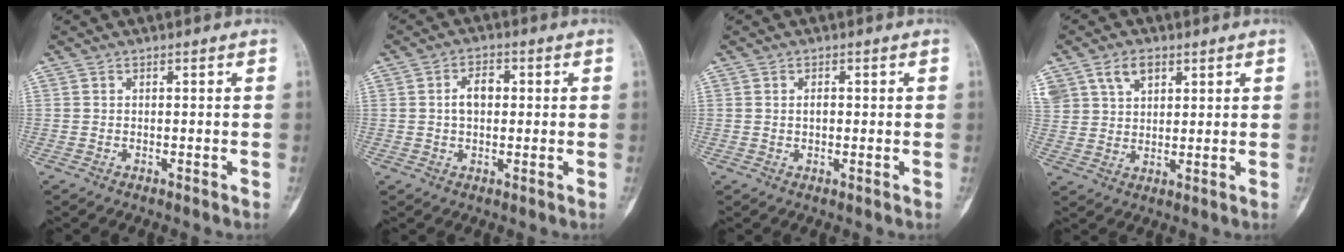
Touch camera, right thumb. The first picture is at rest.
{"total": 4.4, "force": [0.4, 2.9, 3.2], "torque": [-0.044, 0.014, 0.003]}
{"total": 1.5, "force": [0.1, 1.0, 1.1], "torque": [-0.011, 0.008, 0.001]}
{"total": 9.2, "force": [4.7, 6.4, 4.5], "torque": [-0.078, 0.003, 0.094]}